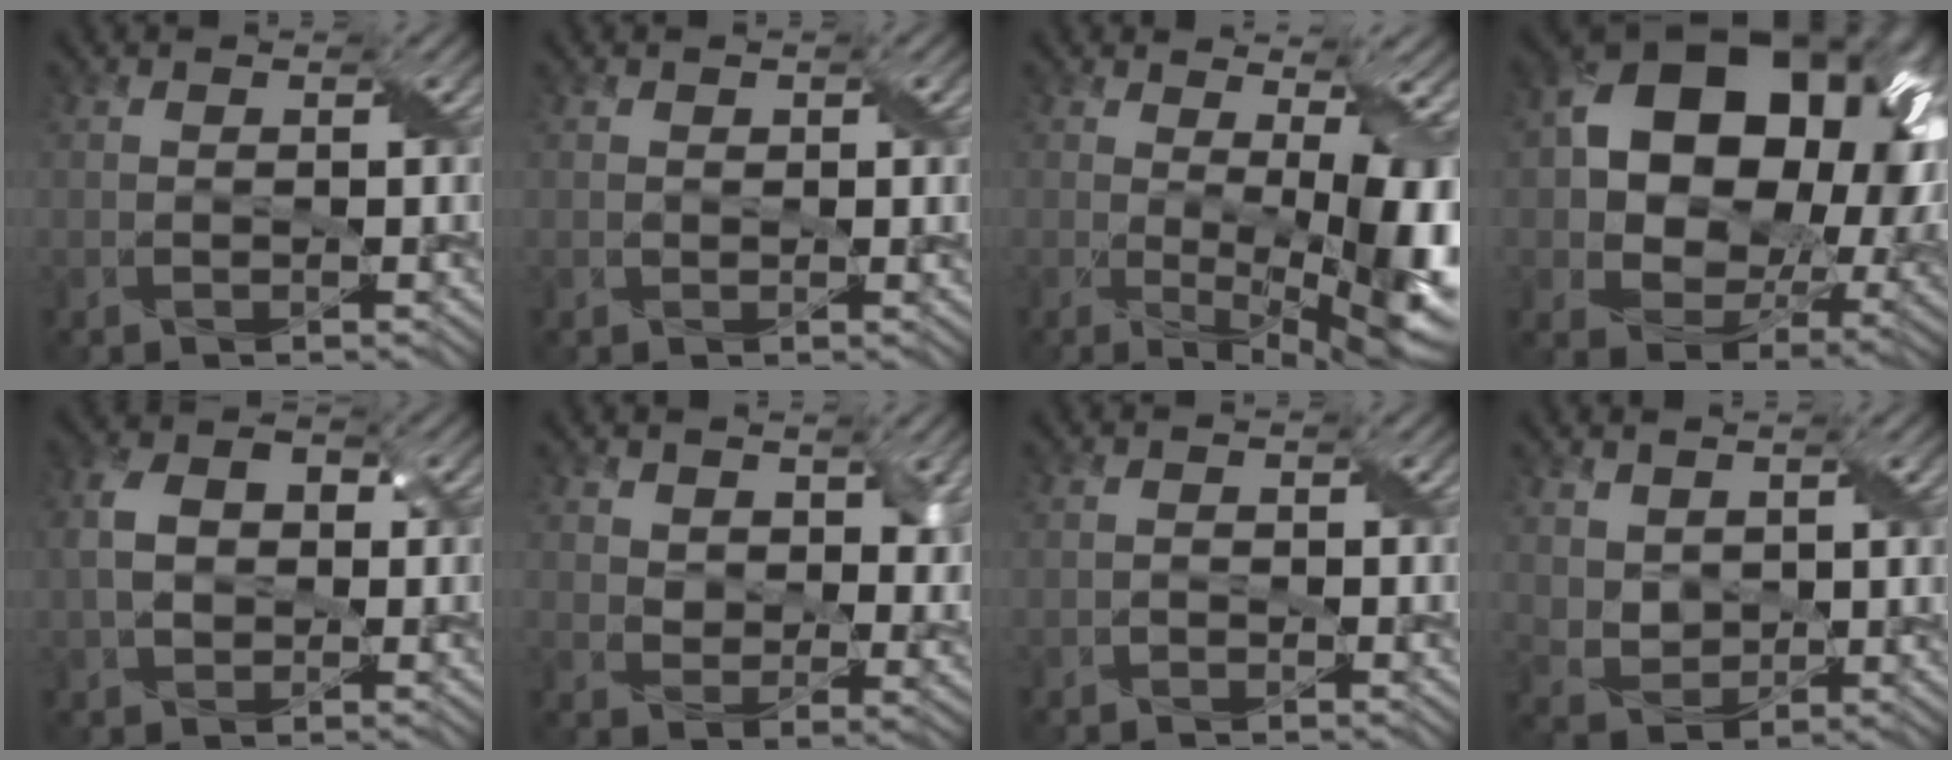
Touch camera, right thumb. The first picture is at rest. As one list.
[{"total": 1.0, "force": [0.4, 0.7, 0.5], "torque": [-0.011, -0.001, 0.008]}, {"total": 14.9, "force": [-0.6, 6.0, 13.6], "torque": [-0.170, -0.014, 0.016]}, {"total": 16.7, "force": [3.1, 12.2, 11.0], "torque": [-0.178, 0.004, 0.065]}, {"total": 6.0, "force": [0.5, 4.2, 4.2], "torque": [-0.089, 0.012, 0.004]}, {"total": 6.0, "force": [3.2, 3.8, 3.4], "torque": [-0.079, -0.007, 0.061]}, {"total": 0.8, "force": [-0.4, 0.4, 0.5], "torque": [-0.009, 0.002, -0.007]}, {"total": 3.9, "force": [2.3, 2.5, 1.9], "torque": [-0.055, -0.007, 0.051]}]